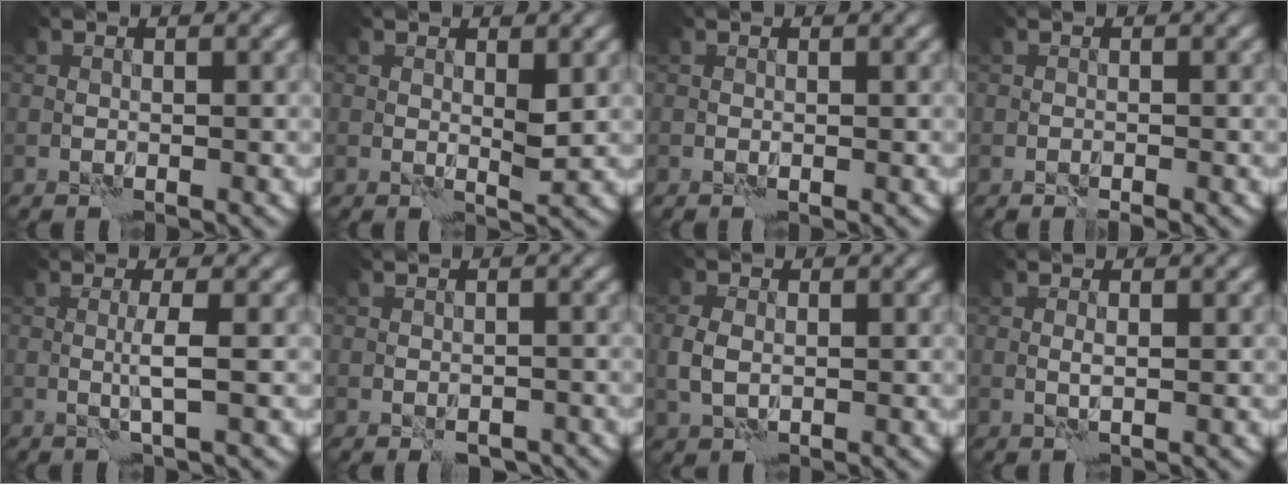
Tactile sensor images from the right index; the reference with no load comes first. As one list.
[{"total": 1.5, "force": [0.6, 0.4, 1.4], "torque": [-0.021, -0.006, 0.012]}, {"total": 0.0}, {"total": 0.6, "force": [-0.5, 0.0, 0.3], "torque": [-0.006, -0.003, -0.012]}, {"total": 1.8, "force": [0.4, -0.2, 1.7], "torque": [-0.034, -0.006, 0.004]}, {"total": 2.9, "force": [-2.2, 1.6, 1.0], "torque": [-0.010, -0.001, -0.025]}, {"total": 2.2, "force": [0.2, 1.6, 1.5], "torque": [-0.042, -0.001, 0.002]}, {"total": 0.7, "force": [0.4, -0.1, 0.5], "torque": [-0.013, -0.003, 0.007]}]